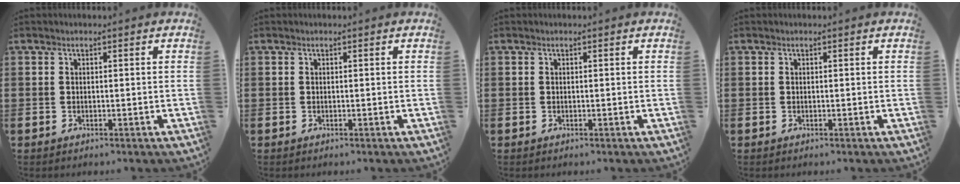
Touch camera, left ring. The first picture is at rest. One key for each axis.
{"total": 0.0}
{"total": 0.0}
{"total": 0.0}